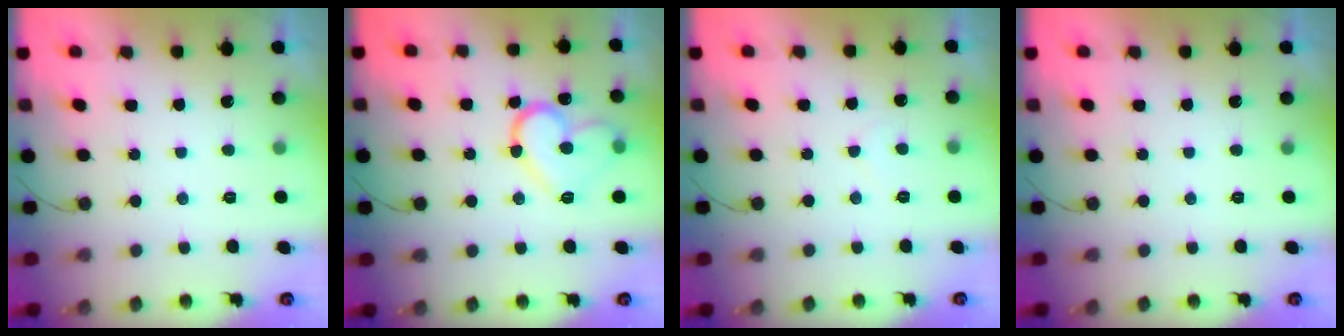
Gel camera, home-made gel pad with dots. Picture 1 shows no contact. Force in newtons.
{"total": 14.1, "press": 14.1, "slide": 1.1}
{"total": 3.5, "press": 3.5, "slide": 0.1}
{"total": 0.0}